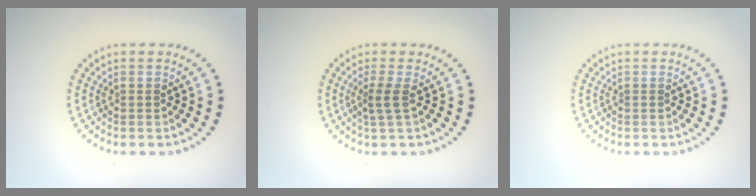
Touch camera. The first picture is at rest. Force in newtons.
{"total": 1.9, "press": 1.3, "slide": 1.3}
{"total": 0.0}